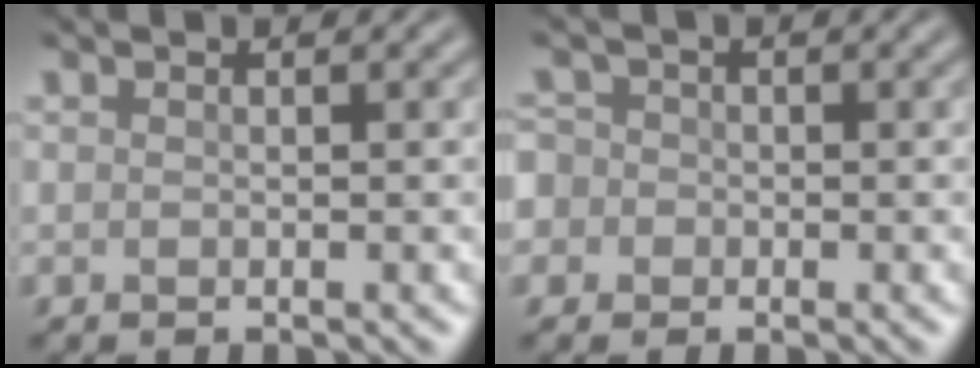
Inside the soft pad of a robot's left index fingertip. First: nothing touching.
{"total": 4.2, "force": [-0.7, 3.9, 1.4], "torque": [-0.022, 0.022, -0.048]}